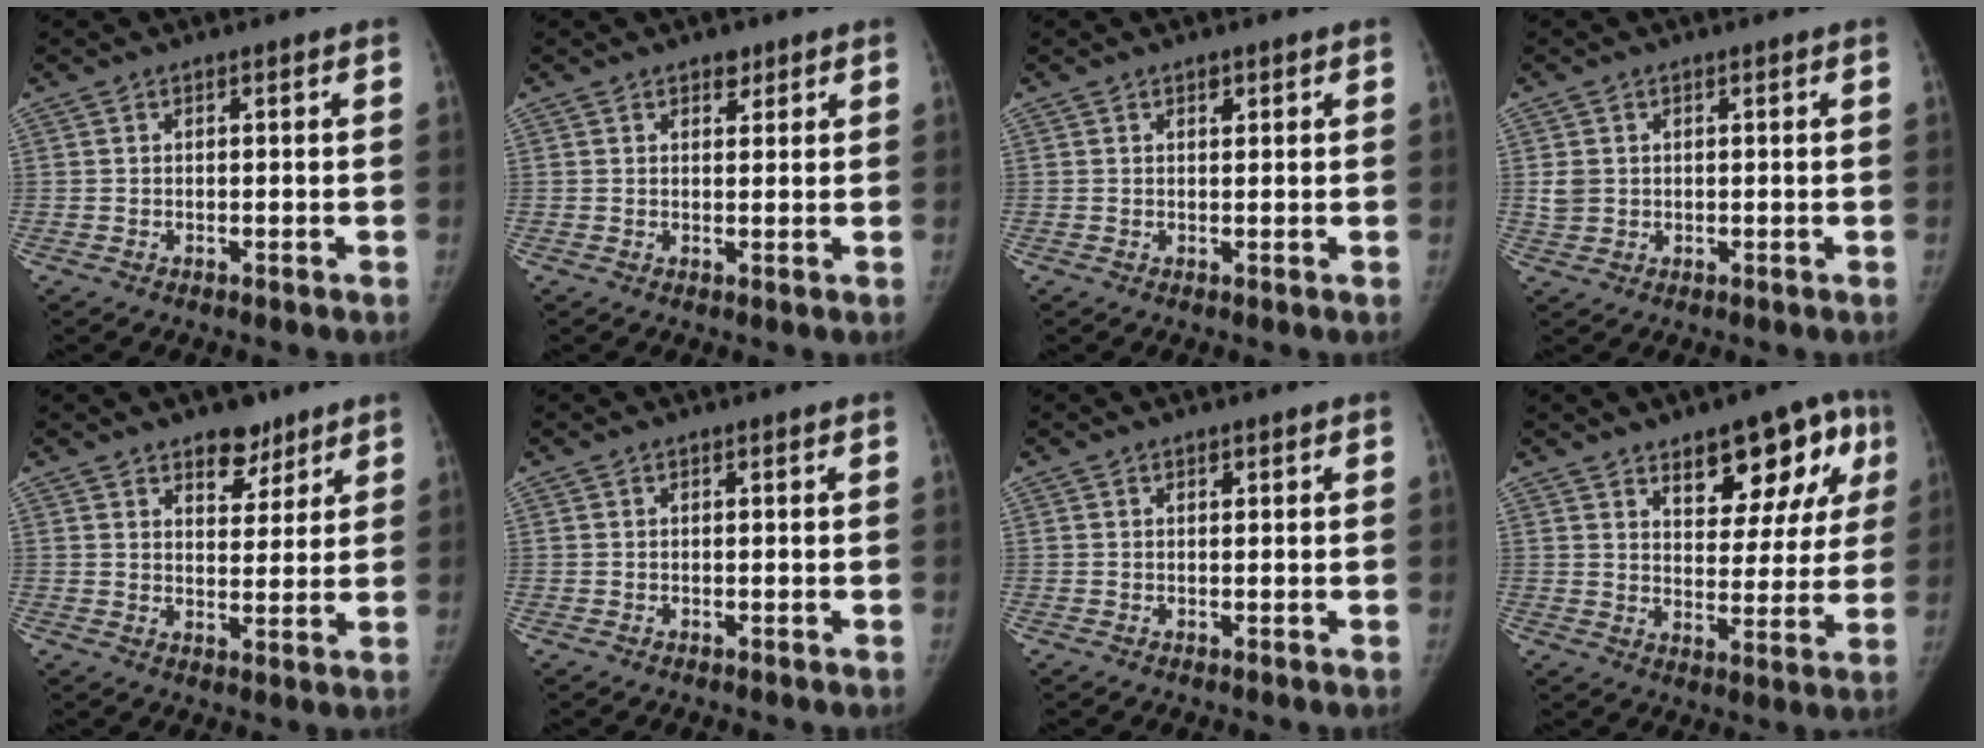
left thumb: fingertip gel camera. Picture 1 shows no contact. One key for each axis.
{"total": 2.2, "fx": 1.5, "fy": 1.3, "fz": 0.9, "tx": 0.002, "ty": -0.008, "tz": 0.019}
{"total": 1.2, "fx": 0.7, "fy": 0.7, "fz": 0.7, "tx": -0.002, "ty": -0.003, "tz": 0.010}
{"total": 2.8, "fx": 0.5, "fy": 2.4, "fz": 1.3, "tx": -0.017, "ty": -0.002, "tz": 0.015}
{"total": 6.8, "fx": 4.7, "fy": 3.8, "fz": 3.0, "tx": -0.010, "ty": -0.029, "tz": 0.072}
{"total": 0.0}
{"total": 0.7, "fx": 0.4, "fy": 0.4, "fz": 0.3, "tx": -0.002, "ty": -0.002, "tz": 0.006}
{"total": 15.0, "fx": 7.5, "fy": 7.4, "fz": 10.7, "tx": -0.084, "ty": -0.022, "tz": 0.102}